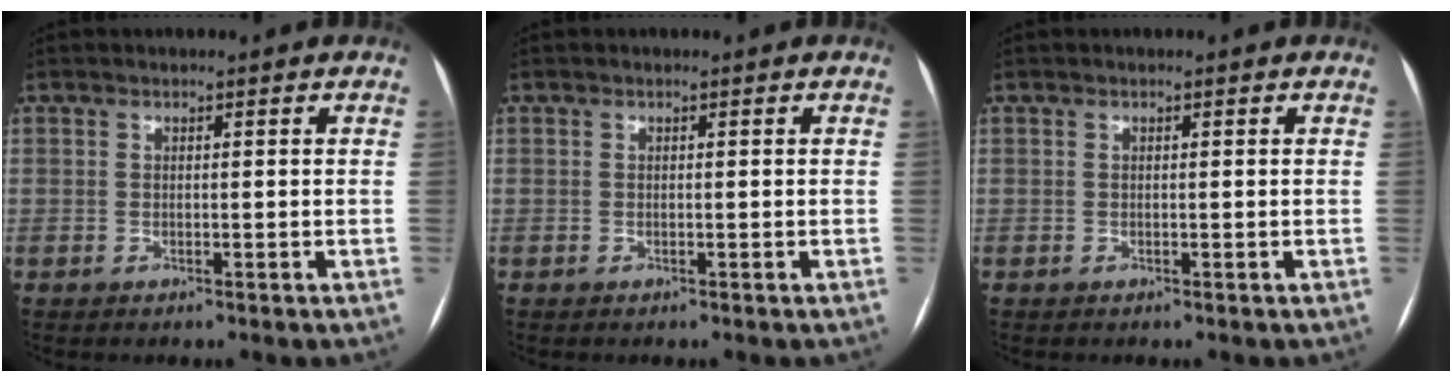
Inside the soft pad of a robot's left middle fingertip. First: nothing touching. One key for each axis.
{"total": 0.0}
{"total": 0.0}